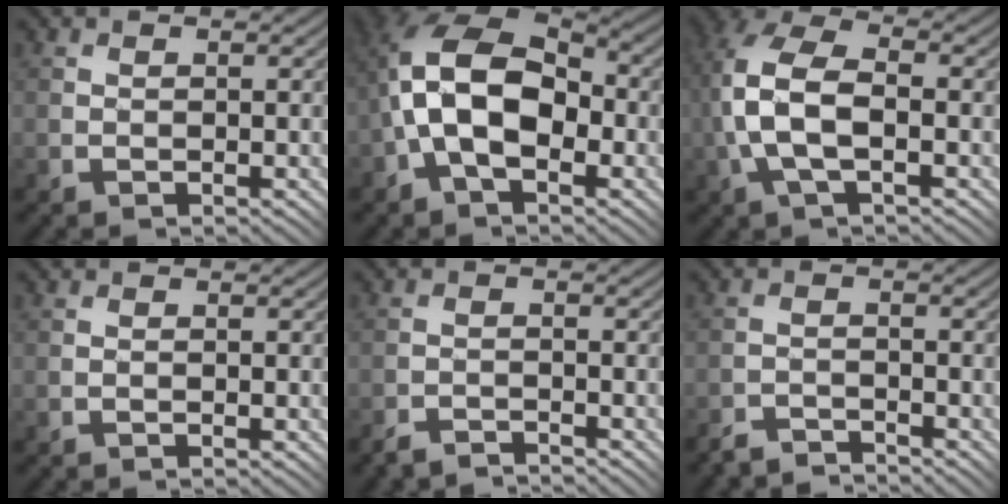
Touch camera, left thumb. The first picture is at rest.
{"total": 12.8, "force": [-1.8, 7.9, 9.9], "torque": [-0.188, 0.005, -0.041]}
{"total": 10.1, "force": [-1.1, 5.4, 8.5], "torque": [-0.202, 0.013, -0.027]}
{"total": 0.0}
{"total": 2.4, "force": [-2.4, -0.1, 0.1], "torque": [-0.001, 0.008, -0.053]}
{"total": 3.0, "force": [-3.0, -0.1, 0.0], "torque": [0.003, 0.009, -0.064]}